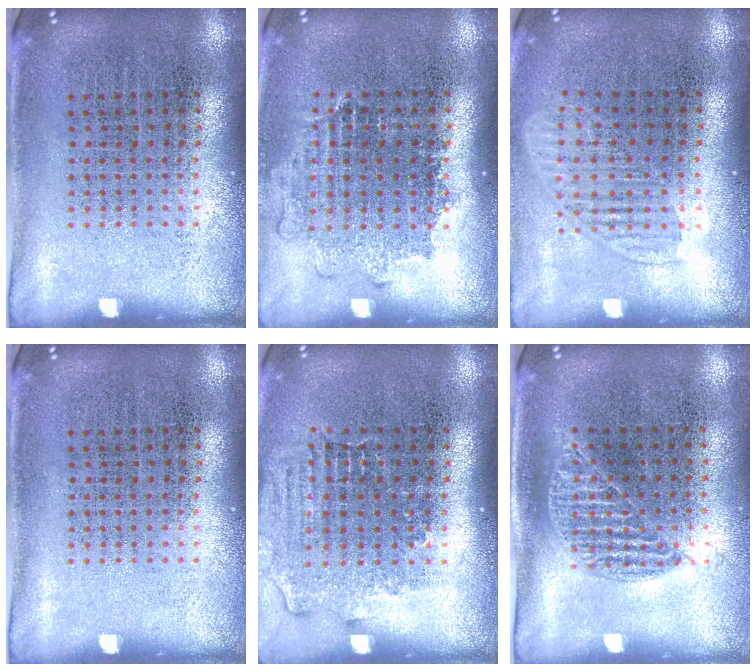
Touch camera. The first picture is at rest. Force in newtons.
{"total": 1.1, "press": 1.0, "slide": 0.4}
{"total": 1.4, "press": 1.2, "slide": 0.8}
{"total": 0.0}
{"total": 1.4, "press": 1.2, "slide": 0.6}
{"total": 0.9, "press": 0.8, "slide": 0.4}